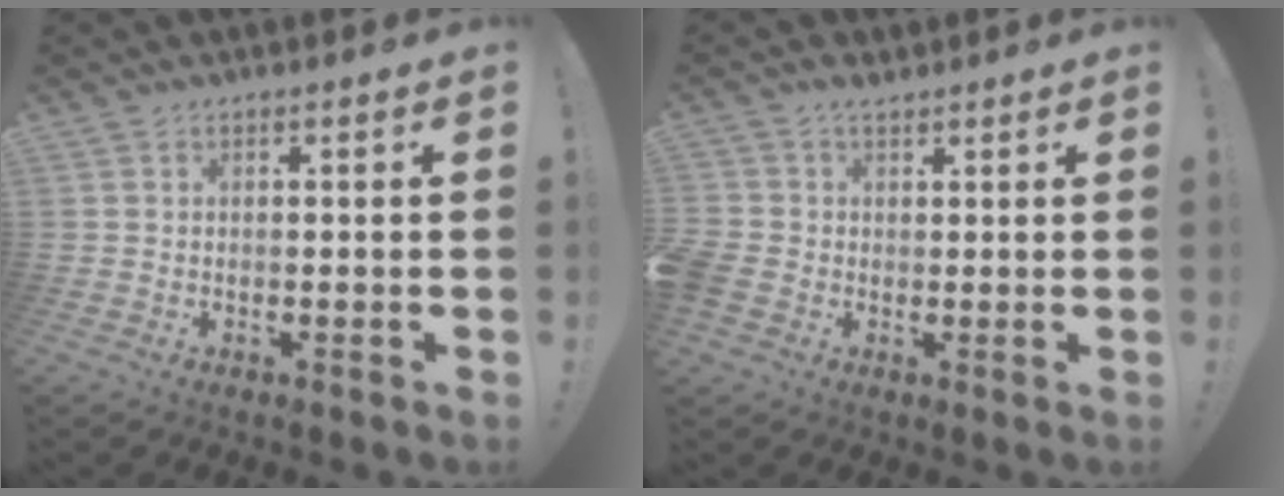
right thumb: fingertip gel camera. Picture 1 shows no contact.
{"total": 4.8, "force": [1.3, 4.1, 2.2], "torque": [-0.053, -0.002, 0.028]}